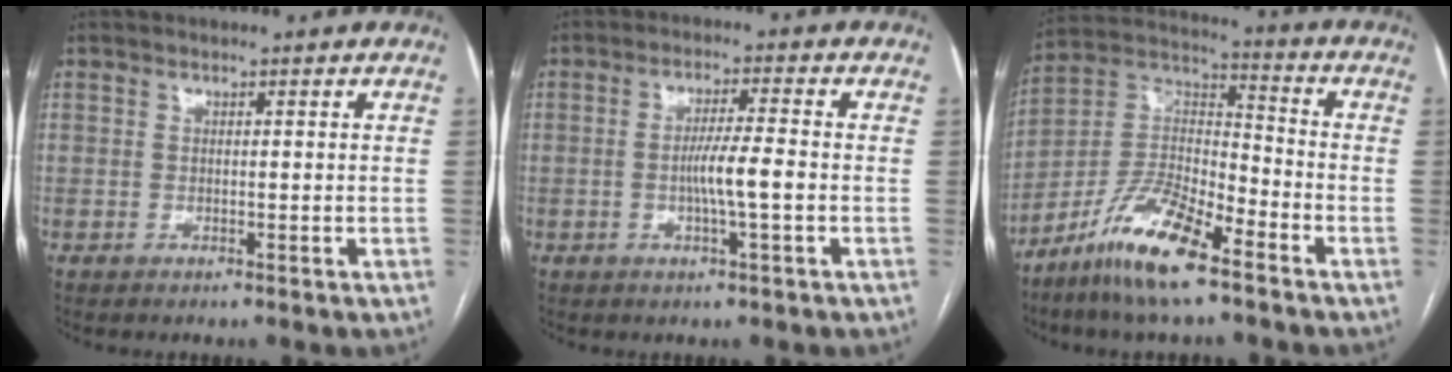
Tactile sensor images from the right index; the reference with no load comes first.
{"total": 5.2, "force": [-1.1, -0.1, 5.1], "torque": [-0.096, -0.001, -0.021]}
{"total": 13.0, "force": [-8.9, 2.9, 9.0], "torque": [-0.180, 0.006, -0.168]}